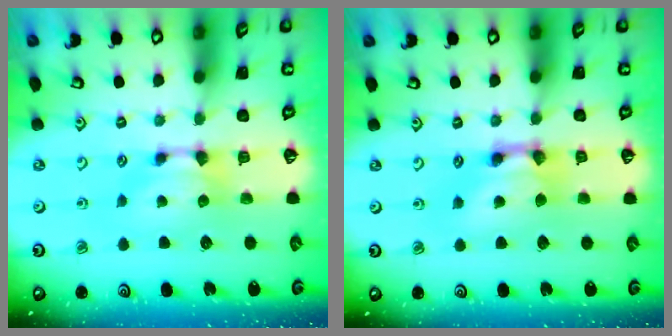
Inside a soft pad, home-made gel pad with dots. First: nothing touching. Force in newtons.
{"total": 3.3, "press": 3.3, "slide": 0.2}